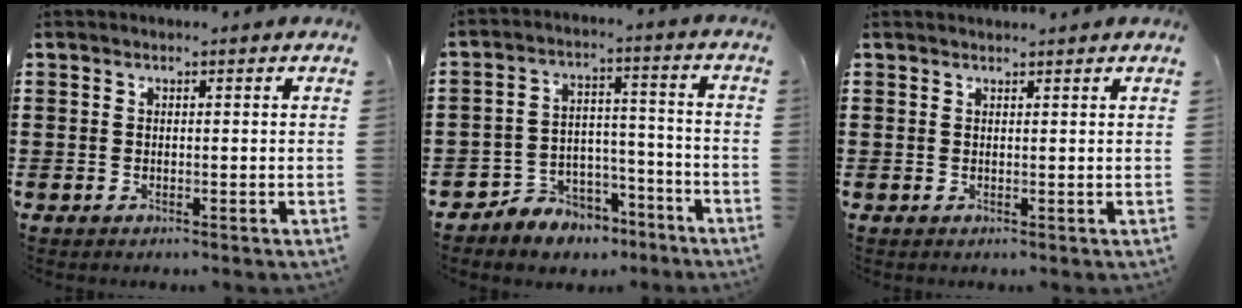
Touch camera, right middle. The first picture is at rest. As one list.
[{"total": 5.1, "force": [-4.5, 2.5, 0.0], "torque": [-0.009, 0.016, -0.090]}, {"total": 0.8, "force": [0.8, -0.1, 0.0], "torque": [-0.001, -0.001, 0.016]}]